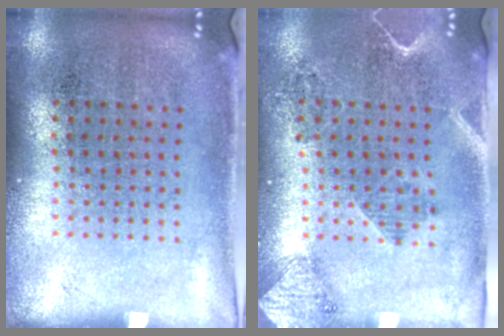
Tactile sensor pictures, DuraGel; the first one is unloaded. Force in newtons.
{"total": 1.9, "press": 1.6, "slide": 0.9}